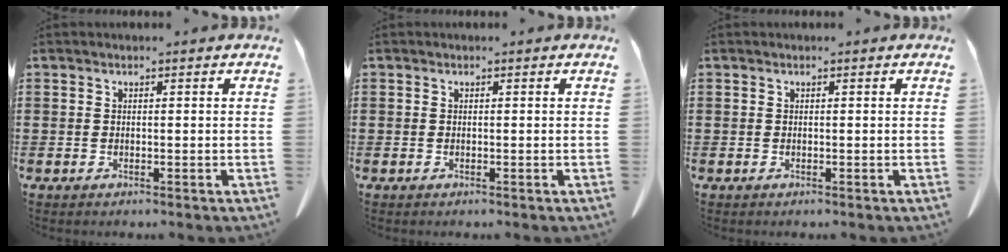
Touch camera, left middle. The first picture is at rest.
{"total": 0.0}
{"total": 0.0}